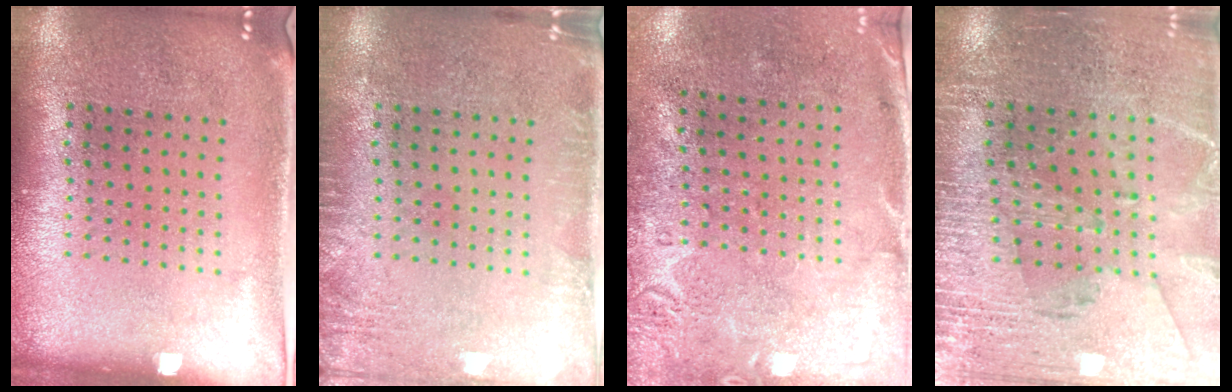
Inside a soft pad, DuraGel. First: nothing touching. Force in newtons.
{"total": 2.1, "press": 2.1, "slide": 0.4}
{"total": 2.8, "press": 2.1, "slide": 1.7}
{"total": 2.9, "press": 2.8, "slide": 0.8}